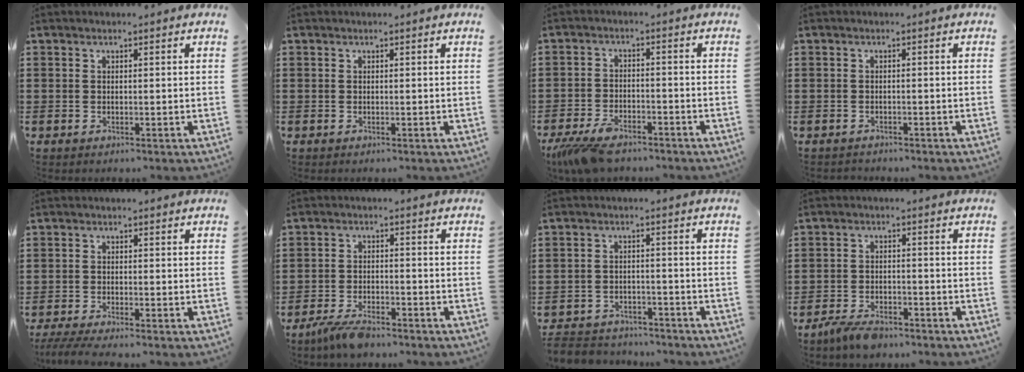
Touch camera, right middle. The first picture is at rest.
{"total": 0.0}
{"total": 5.7, "force": [-4.5, 1.1, 3.2], "torque": [-0.087, -0.013, -0.091]}
{"total": 0.9, "force": [-0.9, 0.2, -0.2], "torque": [0.001, 0.002, -0.020]}
{"total": 2.6, "force": [-2.3, -0.1, 1.2], "torque": [-0.034, -0.010, -0.048]}
{"total": 4.0, "force": [-3.4, 0.8, 2.0], "torque": [-0.054, -0.002, -0.069]}
{"total": 3.4, "force": [-3.3, 0.8, -0.2], "torque": [-0.012, -0.003, -0.073]}
{"total": 3.5, "force": [-2.9, 1.1, 1.6], "torque": [-0.041, 0.004, -0.060]}